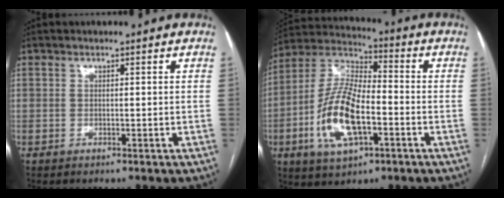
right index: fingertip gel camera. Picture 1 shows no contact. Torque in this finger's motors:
{"motor_torque": [2.04, -0.10, 0.42, 0.15]}